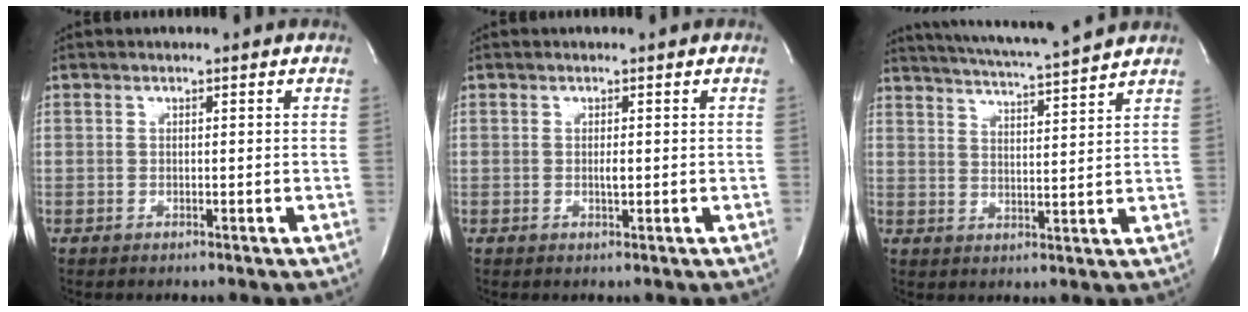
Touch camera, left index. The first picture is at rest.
{"total": 0.9, "force": [0.0, 0.1, 0.9], "torque": [-0.018, -0.003, 0.002]}
{"total": 12.6, "force": [11.5, -0.9, 4.9], "torque": [-0.093, 0.001, 0.169]}